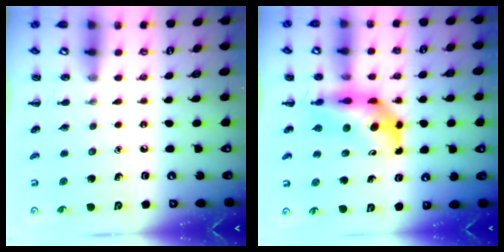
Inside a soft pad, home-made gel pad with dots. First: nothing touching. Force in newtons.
{"total": 5.4, "press": 5.2, "slide": 1.6}